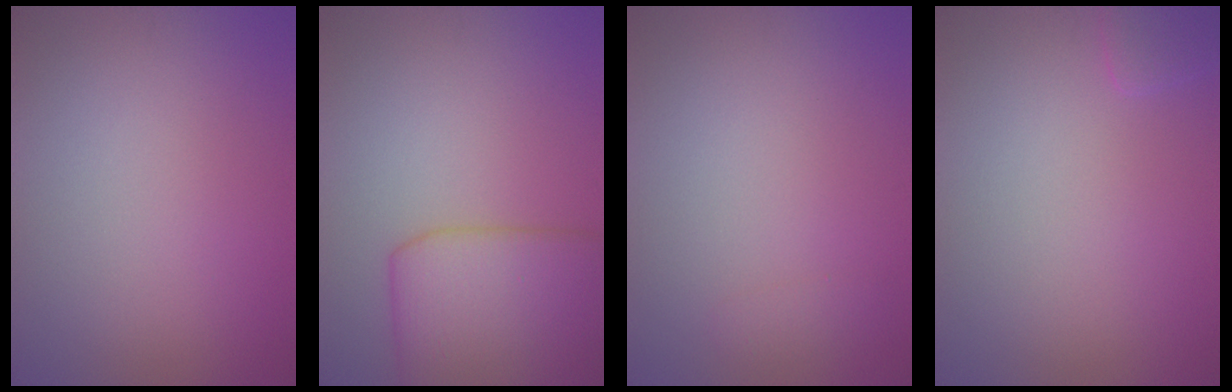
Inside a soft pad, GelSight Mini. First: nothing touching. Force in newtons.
{"total": 7.8, "press": 7.8, "slide": 0.3}
{"total": 0.8, "press": 0.8, "slide": 0.0}
{"total": 1.3, "press": 1.3, "slide": 0.1}